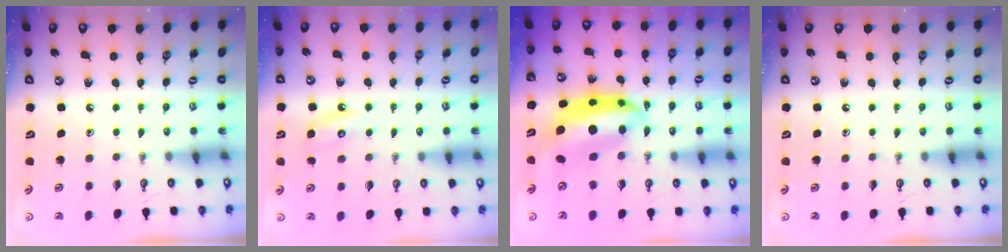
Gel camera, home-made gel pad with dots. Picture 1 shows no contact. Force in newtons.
{"total": 5.6, "press": 5.6, "slide": 0.8}
{"total": 12.2, "press": 12.2, "slide": 1.1}
{"total": 0.0}